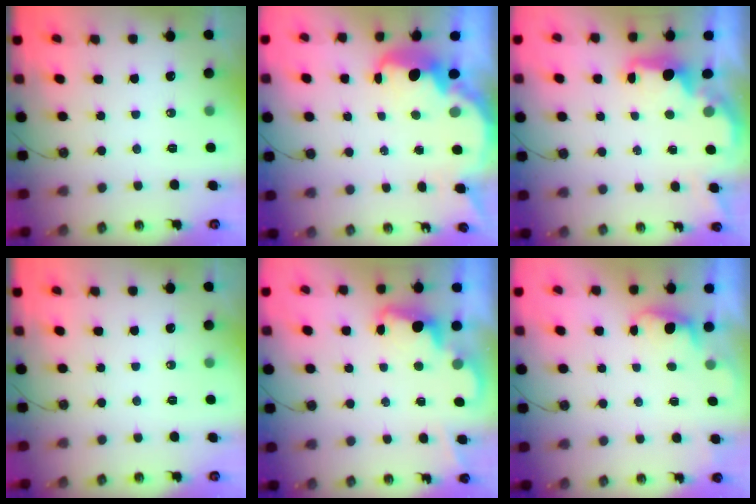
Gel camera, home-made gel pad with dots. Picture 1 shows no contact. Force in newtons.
{"total": 5.8, "press": 5.8, "slide": 0.3}
{"total": 2.0, "press": 1.9, "slide": 0.7}
{"total": 0.0}
{"total": 2.3, "press": 2.3, "slide": 0.5}
{"total": 0.8, "press": 0.4, "slide": 0.7}